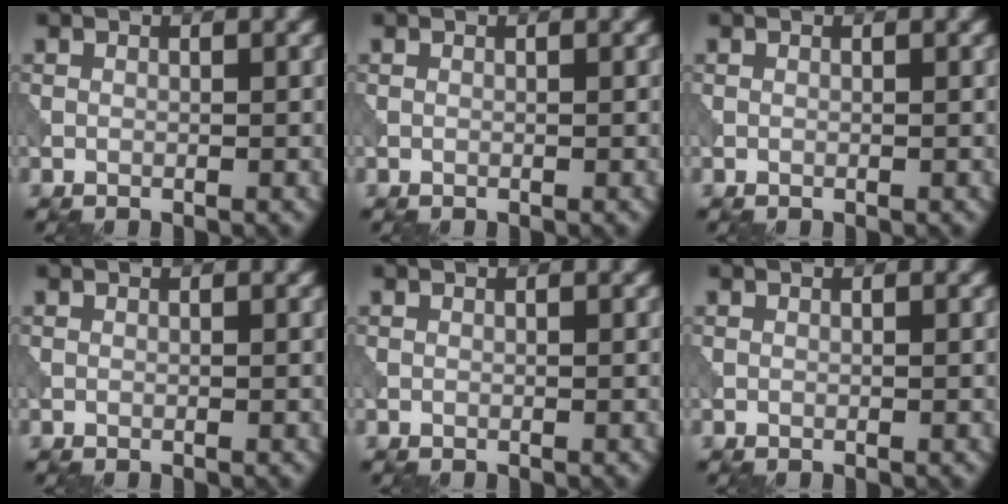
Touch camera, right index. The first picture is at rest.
{"total": 0.0}
{"total": 0.0}
{"total": 0.0}
{"total": 0.0}
{"total": 0.0}